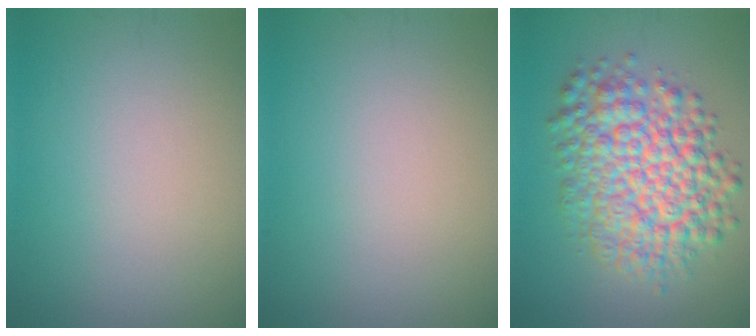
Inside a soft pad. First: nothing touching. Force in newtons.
{"total": 0.0}
{"total": 8.7, "press": 8.7, "slide": 0.2}